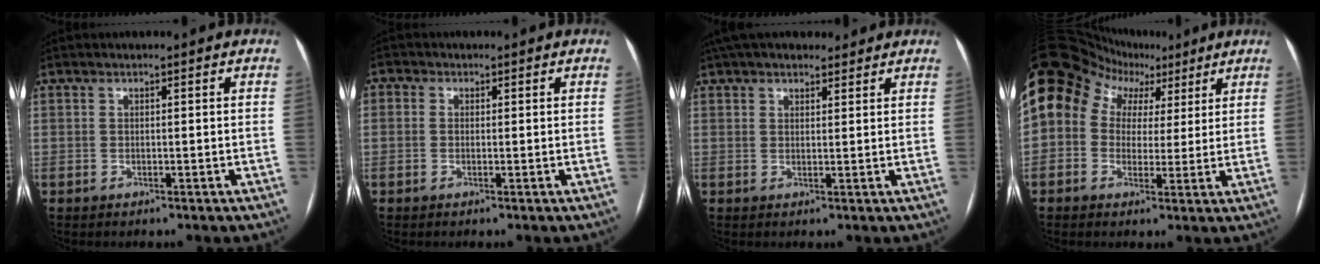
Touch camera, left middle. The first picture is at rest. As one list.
[{"total": 0.6, "force": [-0.1, 0.5, -0.2], "torque": [0.006, -0.005, -0.004]}, {"total": 9.7, "force": [8.1, 3.3, 4.2], "torque": [-0.066, 0.044, 0.127]}, {"total": 13.4, "force": [5.6, 10.4, 6.4], "torque": [-0.117, 0.070, 0.090]}]